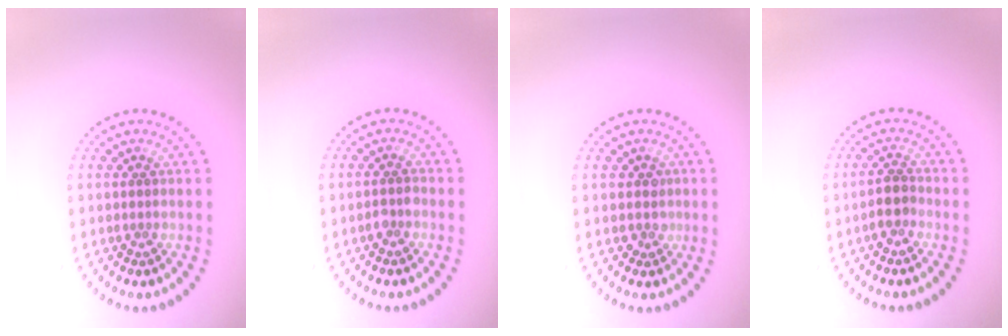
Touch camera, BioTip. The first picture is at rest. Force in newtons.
{"total": 1.0, "press": 1.0, "slide": 0.2}
{"total": 1.1, "press": 0.9, "slide": 0.6}
{"total": 1.8, "press": 1.5, "slide": 0.9}